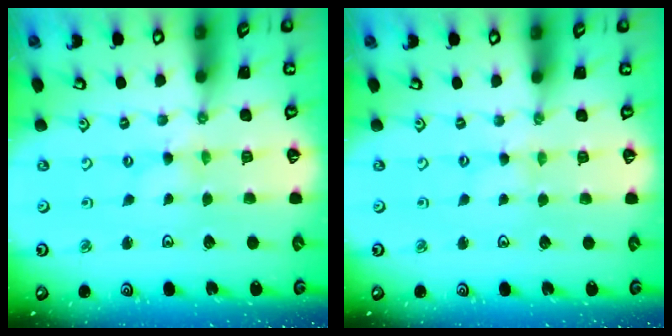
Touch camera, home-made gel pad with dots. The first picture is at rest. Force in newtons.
{"total": 1.1, "press": 1.1, "slide": 0.2}